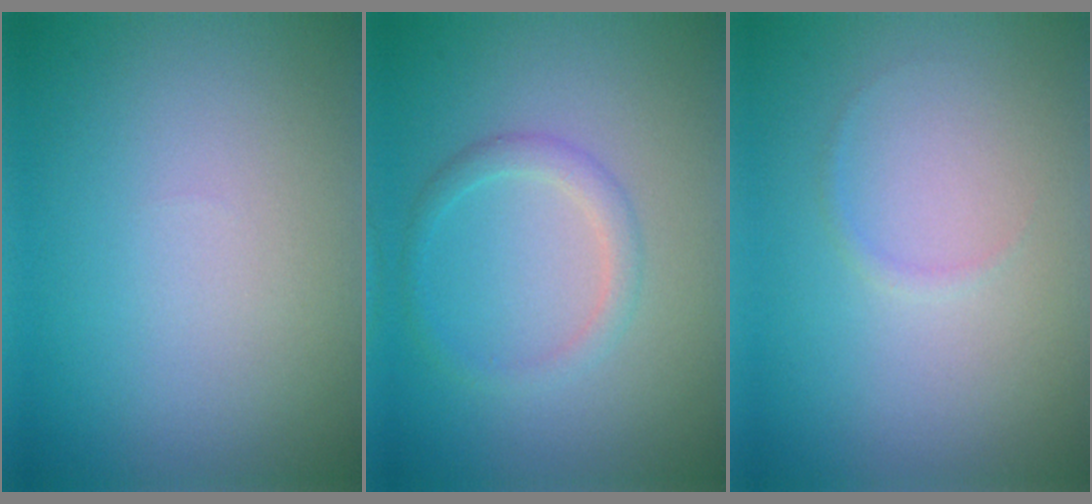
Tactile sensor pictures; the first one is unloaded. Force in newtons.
{"total": 1.7, "press": 1.7, "slide": 0.0}
{"total": 1.2, "press": 1.2, "slide": 0.2}